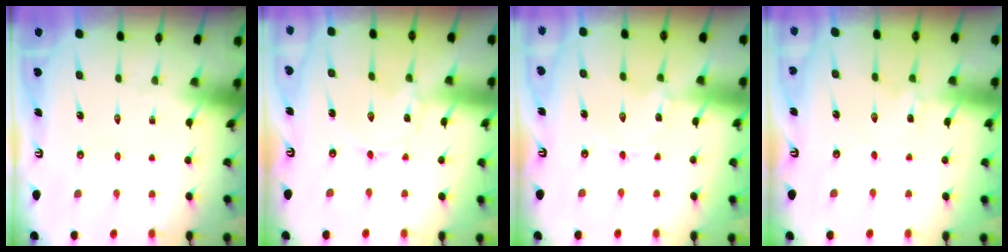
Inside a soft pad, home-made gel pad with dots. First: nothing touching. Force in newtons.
{"total": 0.0}
{"total": 1.2, "press": 1.2, "slide": 0.2}
{"total": 2.9, "press": 2.9, "slide": 0.5}